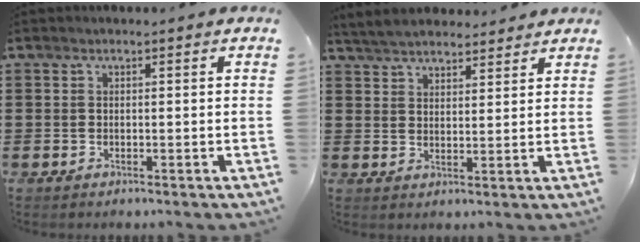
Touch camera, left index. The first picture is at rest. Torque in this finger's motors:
{"motor_torque": [1.06, -1.10, 0.14, 0.02]}